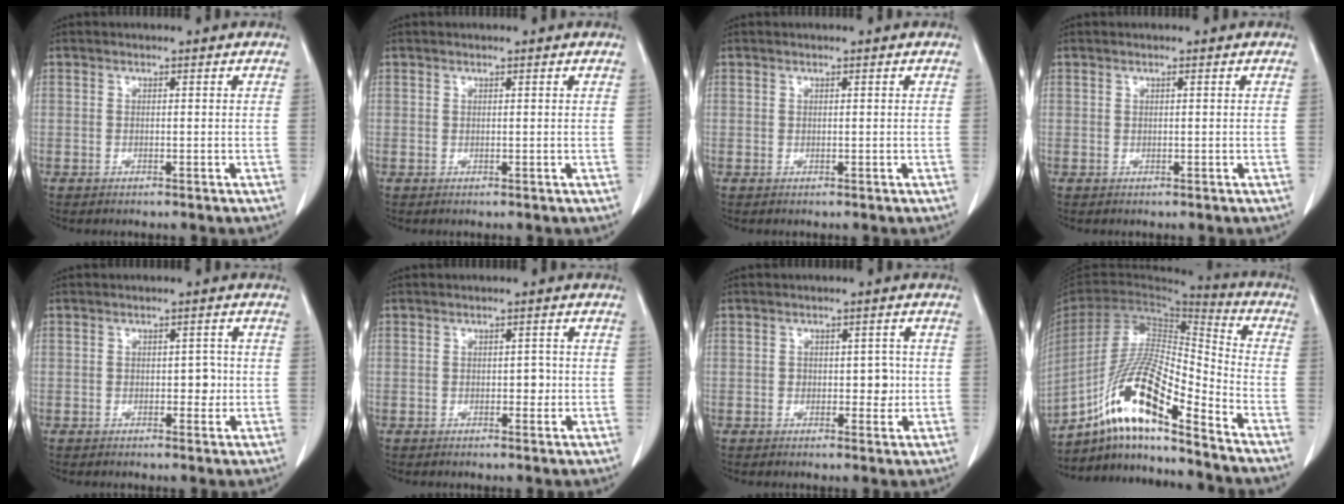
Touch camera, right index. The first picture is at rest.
{"total": 0.0}
{"total": 0.0}
{"total": 0.0}
{"total": 2.2, "force": [-0.3, 1.4, 1.7], "torque": [-0.015, 0.006, -0.002]}
{"total": 1.5, "force": [-0.3, 1.0, 1.2], "torque": [-0.009, 0.005, -0.002]}
{"total": 3.0, "force": [-0.3, 1.9, 2.2], "torque": [-0.021, 0.006, 0.000]}
{"total": 17.2, "force": [-11.6, 1.7, 12.6], "torque": [-0.252, -0.003, -0.210]}